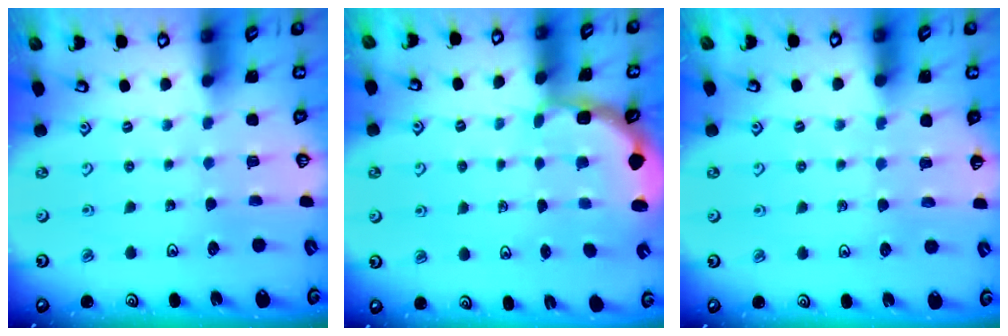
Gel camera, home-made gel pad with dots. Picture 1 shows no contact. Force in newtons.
{"total": 2.7, "press": 2.1, "slide": 1.7}
{"total": 4.2, "press": 4.1, "slide": 0.5}